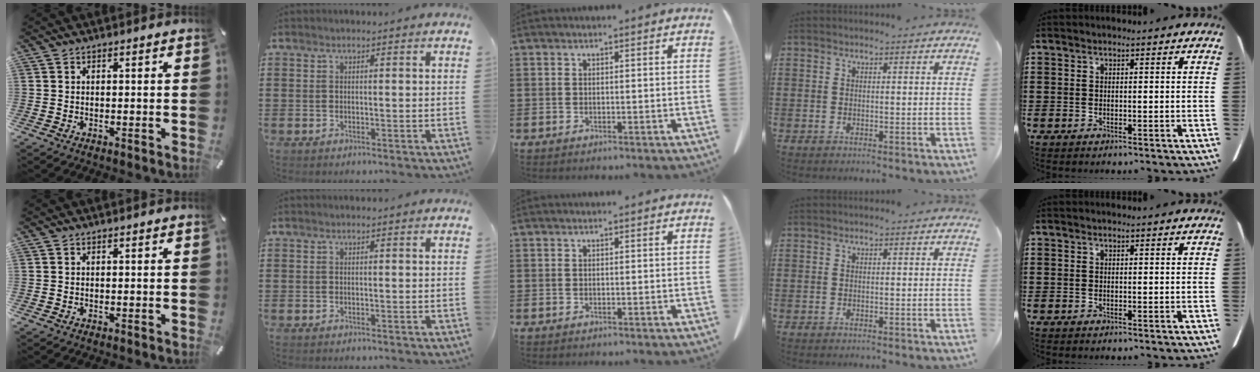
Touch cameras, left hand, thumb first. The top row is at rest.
{}